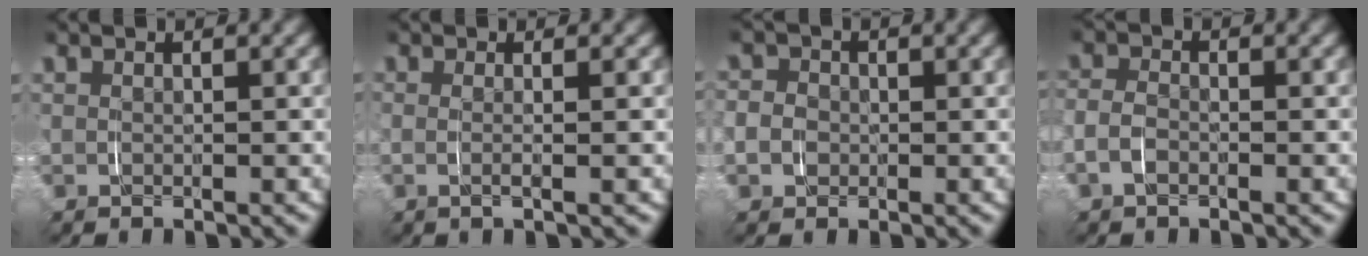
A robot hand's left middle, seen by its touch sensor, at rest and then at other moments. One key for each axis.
{"total": 1.8, "fx": 0.3, "fy": -1.8, "fz": -0.2, "tx": 0.018, "ty": 0.005, "tz": 0.005}
{"total": 1.9, "fx": -0.3, "fy": 1.9, "fz": -0.2, "tx": 0.013, "ty": -0.007, "tz": -0.009}
{"total": 1.0, "fx": -0.9, "fy": 0.1, "fz": -0.5, "tx": 0.004, "ty": -0.002, "tz": -0.021}